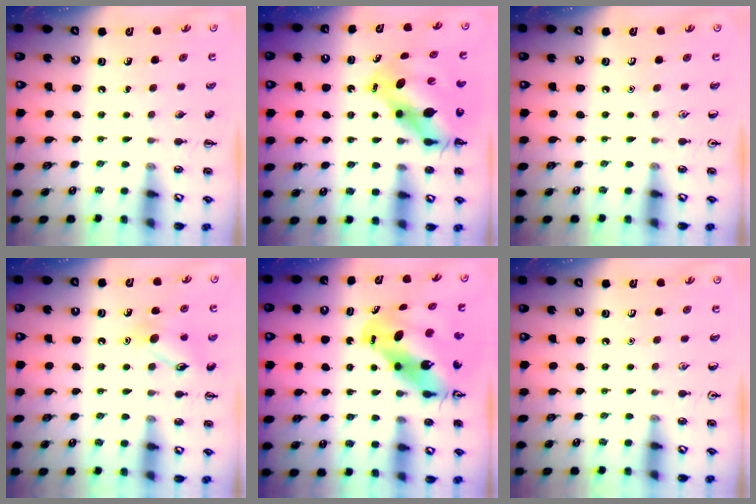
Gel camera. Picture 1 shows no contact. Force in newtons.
{"total": 9.5, "press": 9.1, "slide": 2.4}
{"total": 0.0}
{"total": 11.1, "press": 11.0, "slide": 0.7}
{"total": 12.6, "press": 12.0, "slide": 3.7}
{"total": 0.0}